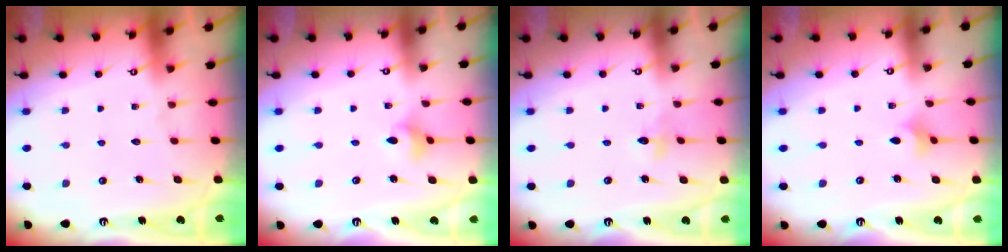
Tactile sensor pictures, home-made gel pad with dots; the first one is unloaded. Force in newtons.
{"total": 2.9, "press": 2.9, "slide": 0.5}
{"total": 3.0, "press": 2.9, "slide": 0.3}
{"total": 2.4, "press": 2.3, "slide": 0.4}